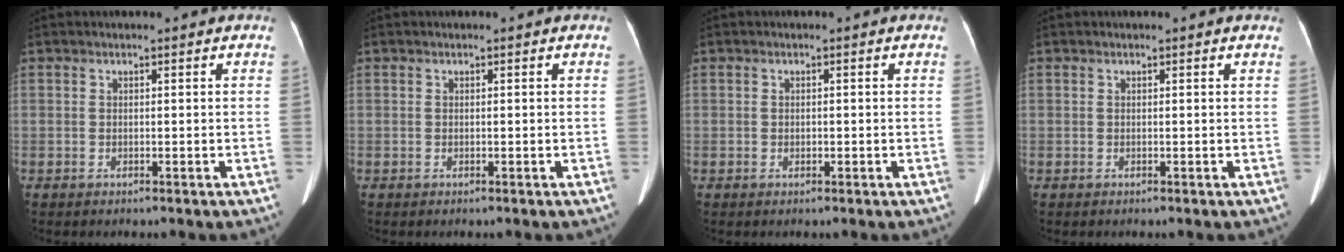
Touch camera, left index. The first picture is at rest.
{"total": 0.0}
{"total": 0.7, "force": [-0.2, 0.5, 0.4], "torque": [-0.009, 0.000, -0.003]}
{"total": 0.0}